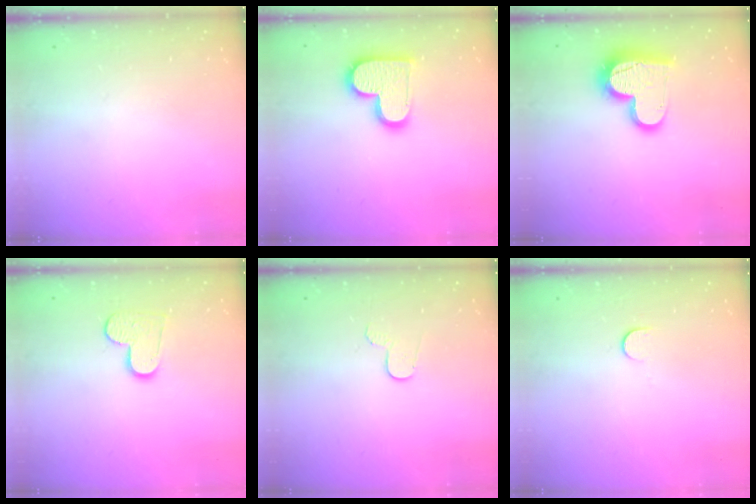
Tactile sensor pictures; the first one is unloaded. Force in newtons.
{"total": 15.1, "press": 15.1, "slide": 1.1}
{"total": 15.2, "press": 15.1, "slide": 1.4}
{"total": 9.2, "press": 9.2, "slide": 0.6}
{"total": 4.9, "press": 4.8, "slide": 0.4}
{"total": 6.1, "press": 6.1, "slide": 0.6}